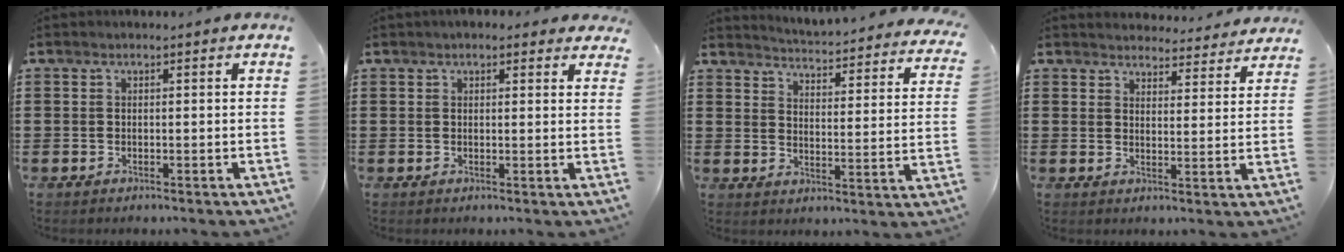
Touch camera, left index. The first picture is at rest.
{"total": 2.0, "force": [1.7, 0.5, 0.8], "torque": [-0.020, 0.003, 0.032]}
{"total": 3.4, "force": [3.3, -0.8, 0.5], "torque": [-0.023, -0.045, 0.048]}
{"total": 4.0, "force": [4.0, 0.1, 0.0], "torque": [-0.008, -0.027, 0.070]}